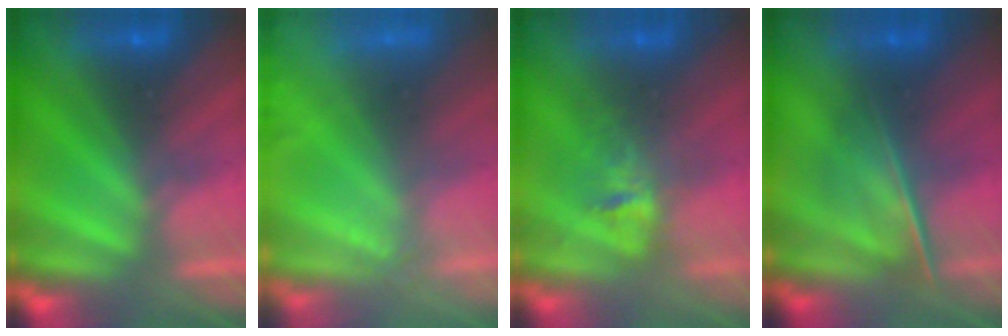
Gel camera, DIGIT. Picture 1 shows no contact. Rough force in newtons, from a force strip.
{"total": 2.4}
{"total": 2.7}
{"total": 2.3}